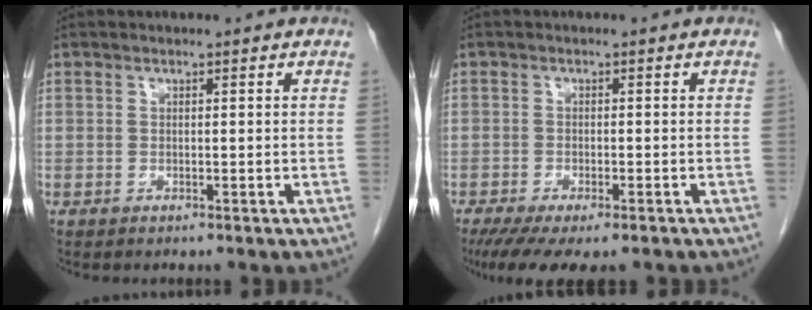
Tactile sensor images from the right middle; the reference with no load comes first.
{"total": 9.6, "force": [-7.2, 2.6, 5.8], "torque": [-0.087, -0.016, -0.110]}